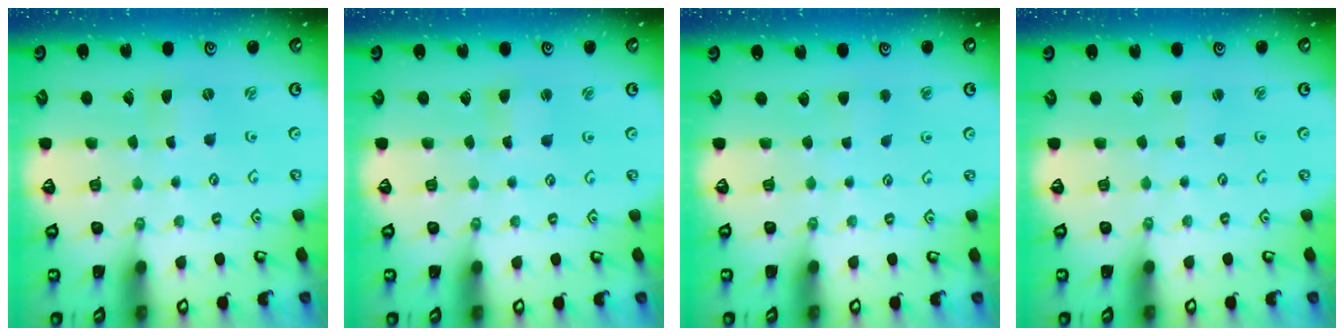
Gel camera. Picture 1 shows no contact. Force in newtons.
{"total": 1.5, "press": 1.5, "slide": 0.3}
{"total": 2.7, "press": 2.7, "slide": 0.4}
{"total": 1.5, "press": 1.5, "slide": 0.1}